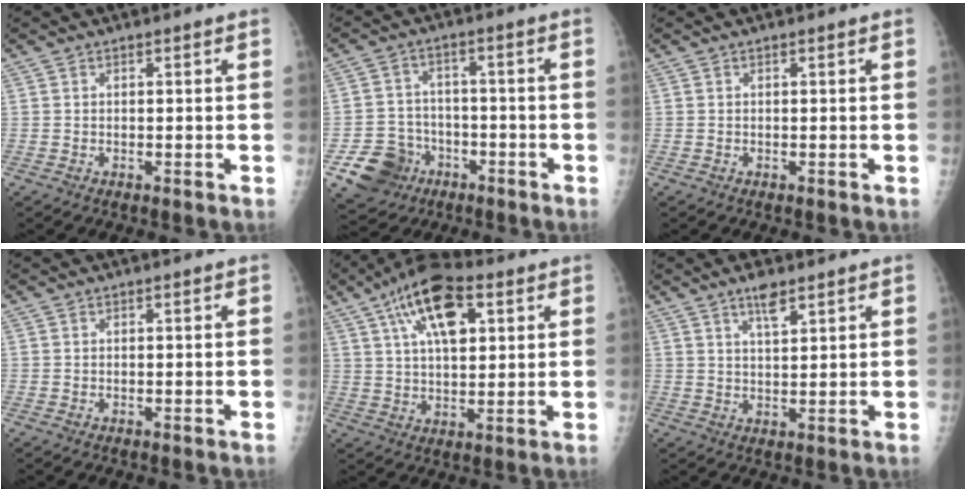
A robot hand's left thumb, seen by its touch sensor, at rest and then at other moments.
{"total": 9.9, "force": [-4.6, 8.4, 2.4], "torque": [-0.025, 0.033, -0.067]}
{"total": 0.0}
{"total": 0.0}
{"total": 14.5, "force": [6.2, 6.9, 11.2], "torque": [-0.173, 0.000, 0.103]}
{"total": 4.5, "force": [3.0, 1.4, 3.0], "torque": [-0.043, -0.017, 0.054]}